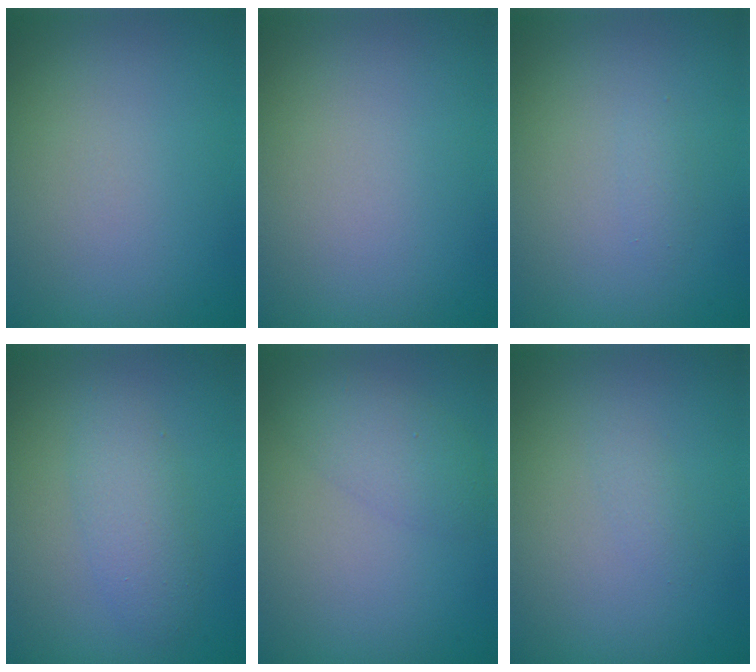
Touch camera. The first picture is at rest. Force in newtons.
{"total": 0.0}
{"total": 0.6, "press": 0.6, "slide": 0.0}
{"total": 2.7, "press": 2.7, "slide": 0.1}
{"total": 3.0, "press": 3.0, "slide": 0.2}
{"total": 0.9, "press": 0.9, "slide": 0.0}